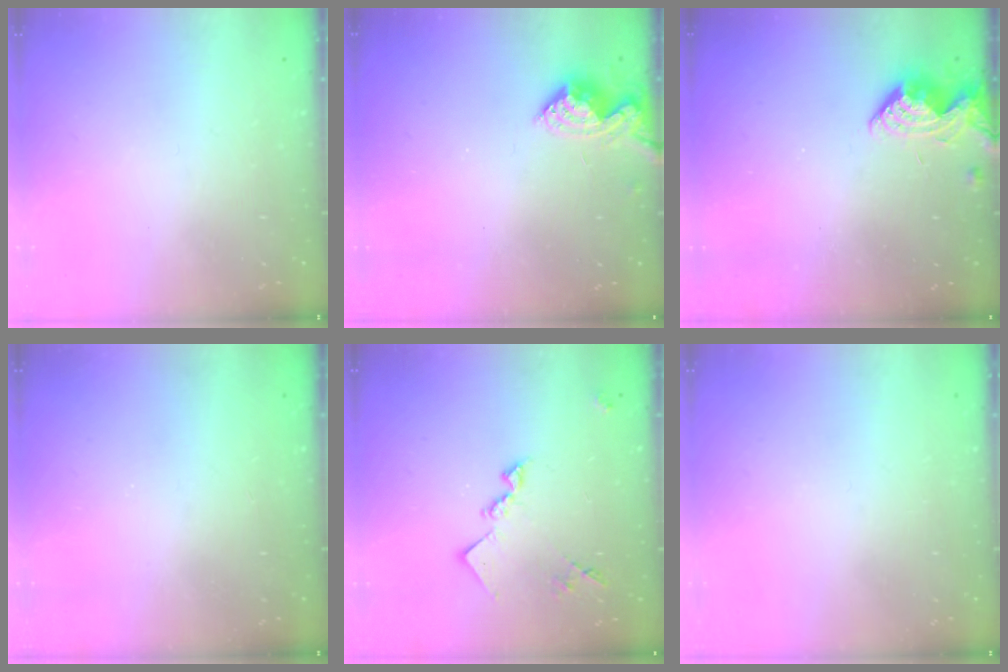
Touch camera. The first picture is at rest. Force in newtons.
{"total": 8.5, "press": 8.5, "slide": 0.2}
{"total": 7.1, "press": 7.1, "slide": 0.7}
{"total": 4.3, "press": 4.3, "slide": 0.6}
{"total": 12.5, "press": 12.5, "slide": 0.6}
{"total": 0.0}